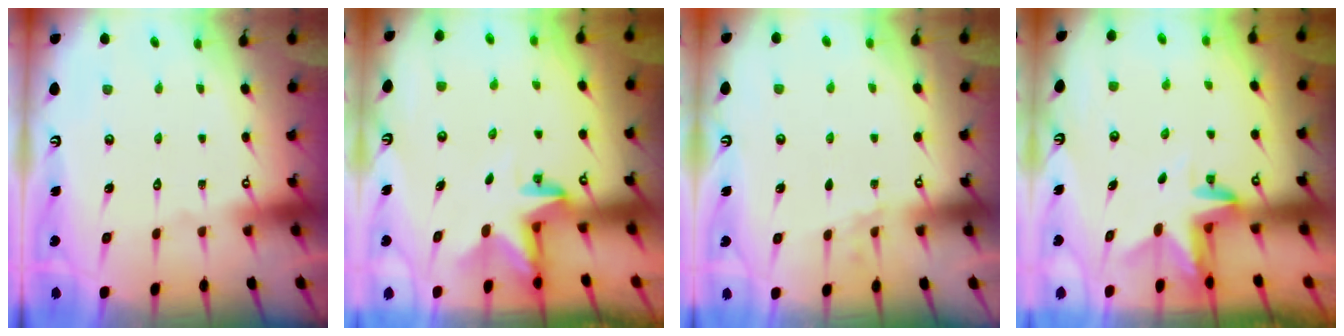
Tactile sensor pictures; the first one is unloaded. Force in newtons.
{"total": 2.7, "press": 2.7, "slide": 0.3}
{"total": 2.5, "press": 1.6, "slide": 1.8}
{"total": 2.9, "press": 2.9, "slide": 0.2}